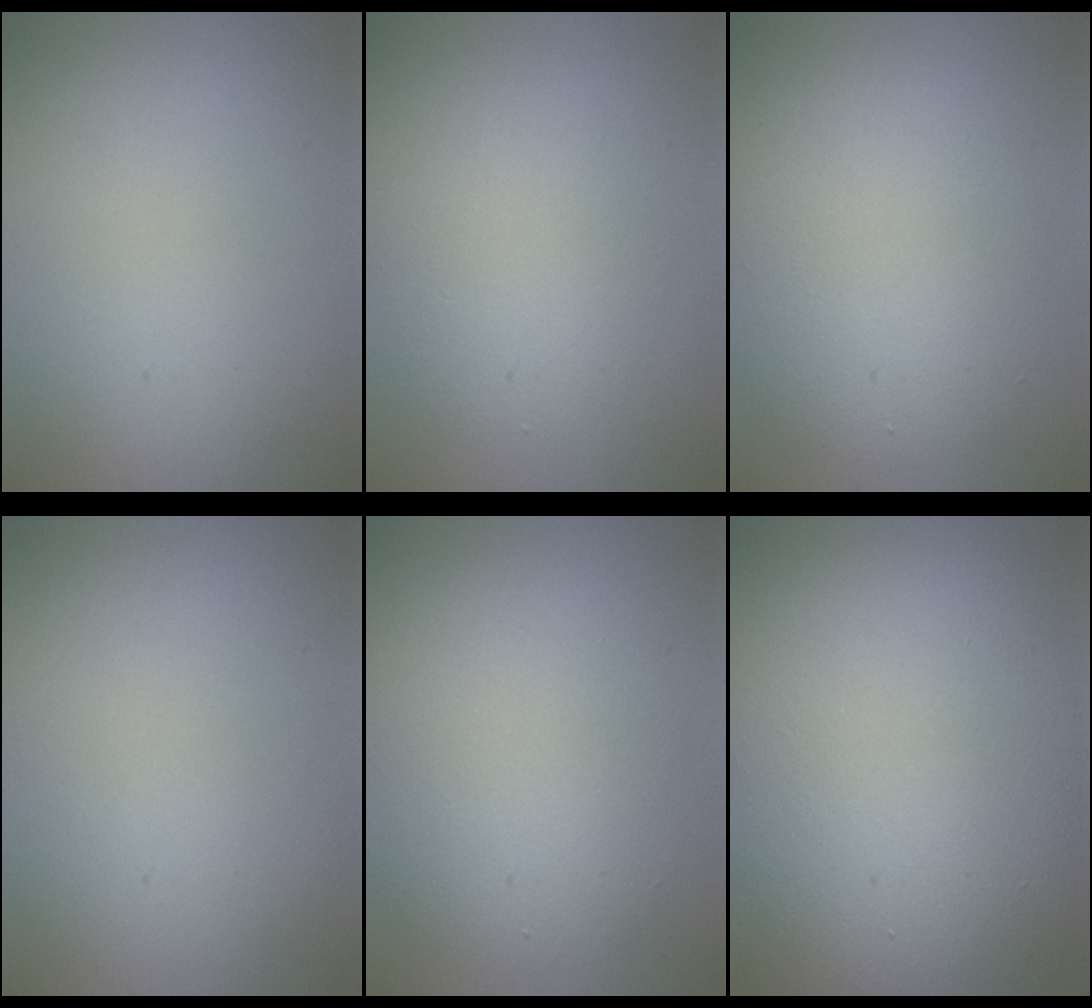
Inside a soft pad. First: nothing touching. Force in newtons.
{"total": 3.5, "press": 3.5, "slide": 0.1}
{"total": 5.9, "press": 5.9, "slide": 0.4}
{"total": 0.0}
{"total": 6.1, "press": 6.1, "slide": 0.3}
{"total": 16.3, "press": 16.2, "slide": 1.1}